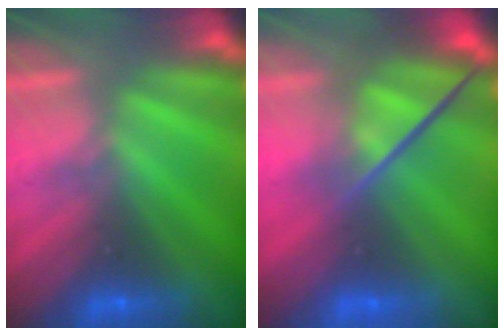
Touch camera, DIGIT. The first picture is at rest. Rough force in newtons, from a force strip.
{"total": 3.8}